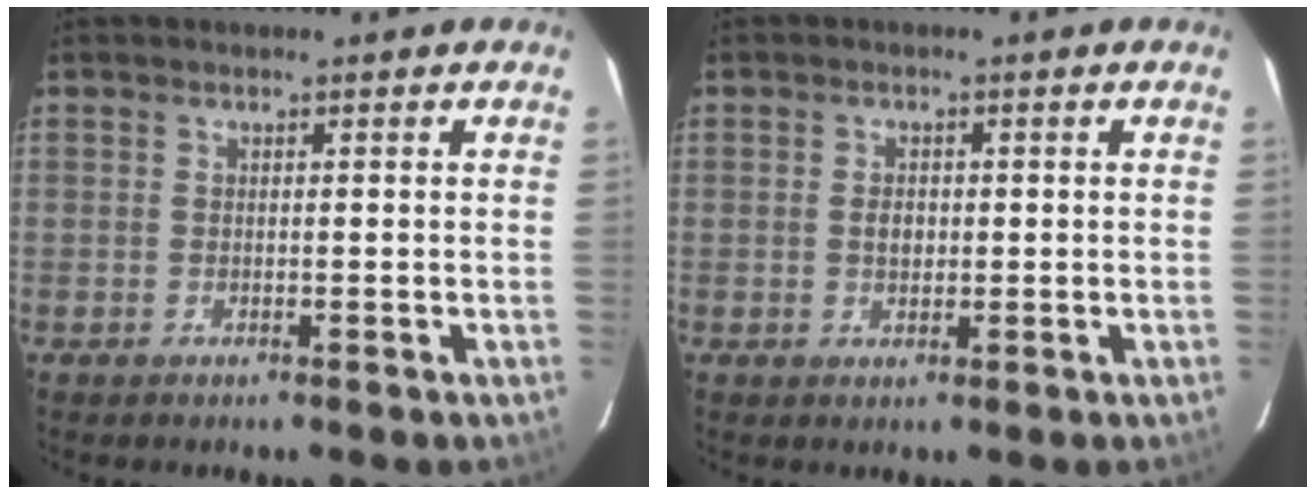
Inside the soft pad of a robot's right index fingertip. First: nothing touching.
{"total": 2.2, "force": [0.0, 1.7, 1.5], "torque": [-0.025, 0.003, -0.001]}